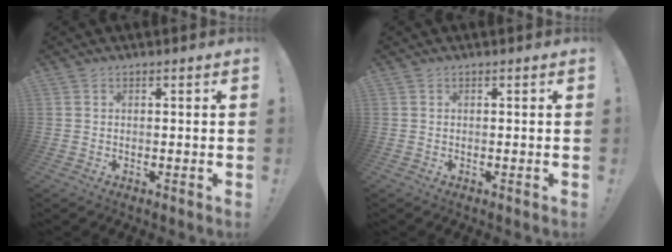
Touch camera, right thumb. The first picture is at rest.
{"total": 0.0}